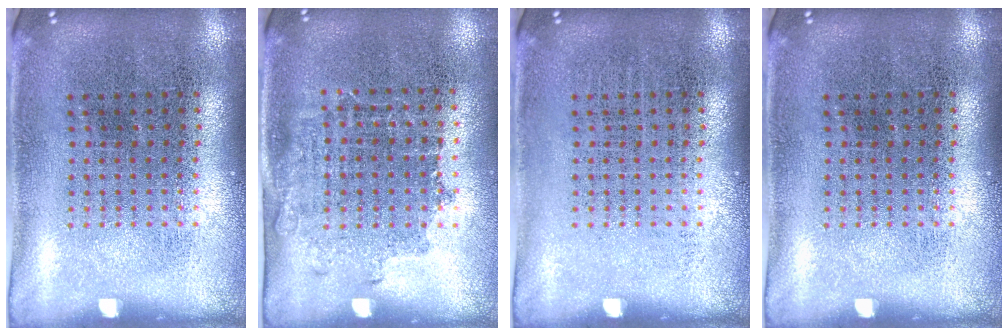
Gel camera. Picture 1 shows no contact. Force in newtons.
{"total": 1.1, "press": 0.9, "slide": 0.6}
{"total": 0.0}
{"total": 0.0}